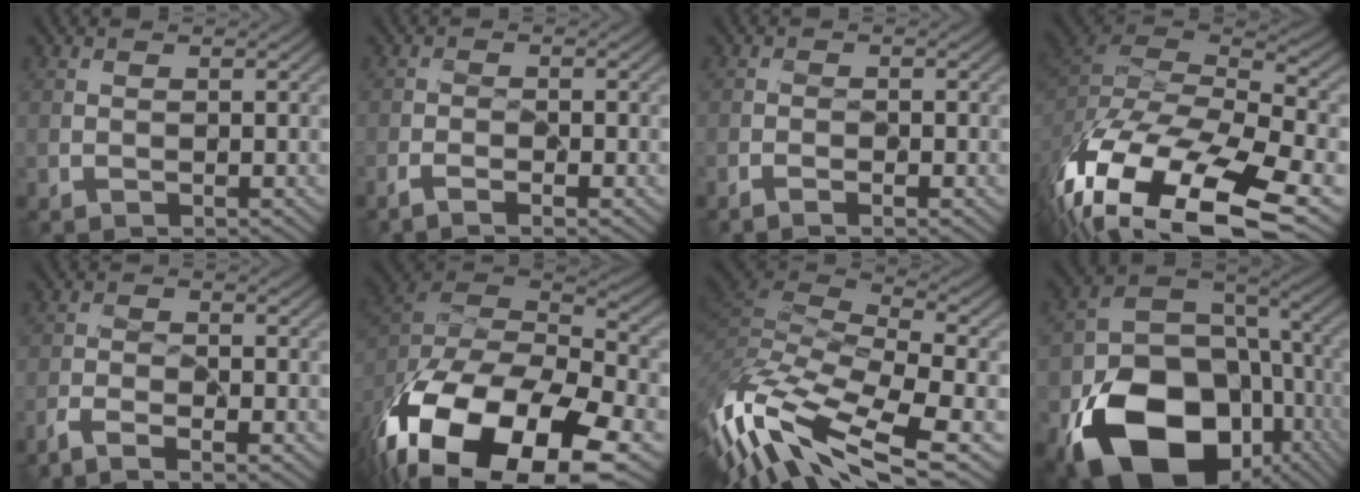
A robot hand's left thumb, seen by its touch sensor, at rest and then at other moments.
{"total": 2.7, "force": [-1.8, 0.4, 1.9], "torque": [-0.041, 0.000, -0.037]}
{"total": 1.9, "force": [-1.2, 0.3, 1.4], "torque": [-0.027, 0.001, -0.023]}
{"total": 18.2, "force": [-9.9, 8.4, 12.7], "torque": [-0.285, -0.060, -0.138]}
{"total": 3.4, "force": [-2.6, 0.5, 2.1], "torque": [-0.046, -0.005, -0.058]}
{"total": 20.7, "force": [-12.6, 10.4, 12.8], "torque": [-0.267, -0.049, -0.169]}
{"total": 15.1, "force": [-6.2, 5.7, 12.5], "torque": [-0.309, -0.008, -0.104]}
{"total": 19.6, "force": [-9.0, 13.6, 10.9], "torque": [-0.208, -0.054, -0.141]}